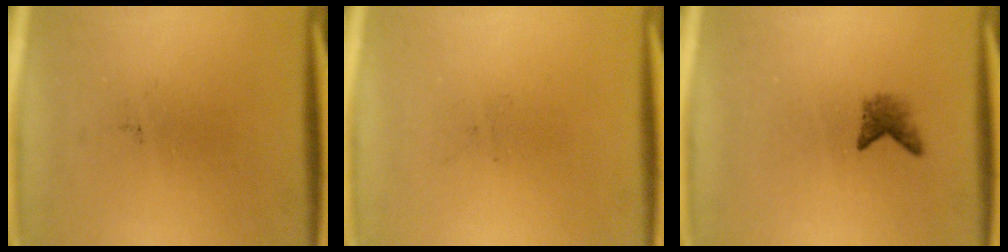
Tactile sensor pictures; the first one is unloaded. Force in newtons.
{"total": 0.0}
{"total": 1.8}